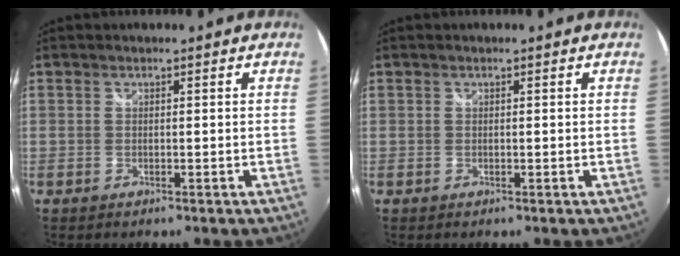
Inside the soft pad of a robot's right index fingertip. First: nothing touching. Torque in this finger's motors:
{"motor_torque": [-0.62, 0.83, 0.01, 0.00]}